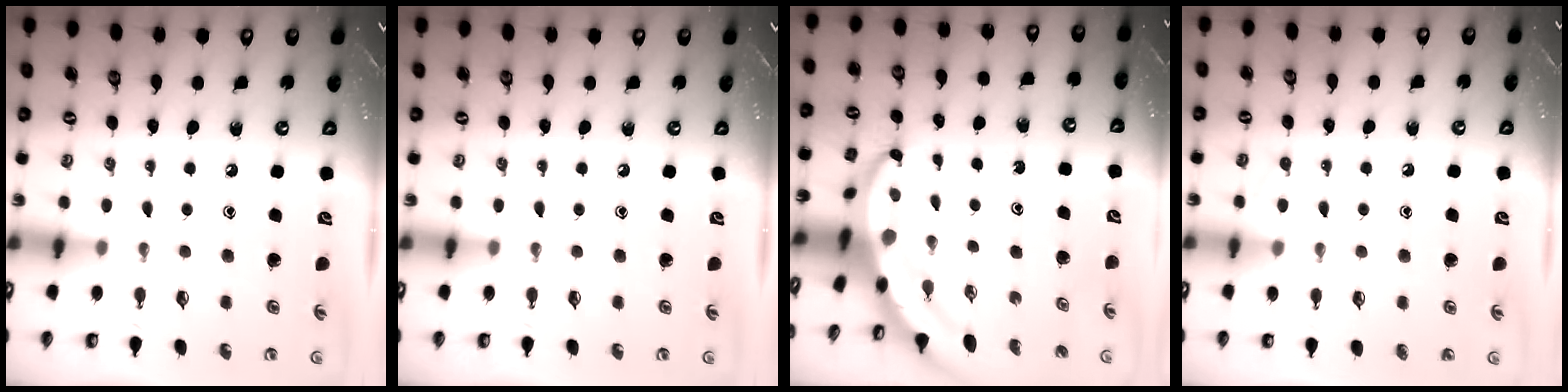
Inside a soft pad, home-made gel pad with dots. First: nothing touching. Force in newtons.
{"total": 0.0}
{"total": 5.6, "press": 5.5, "slide": 0.7}
{"total": 2.4, "press": 2.4, "slide": 0.3}